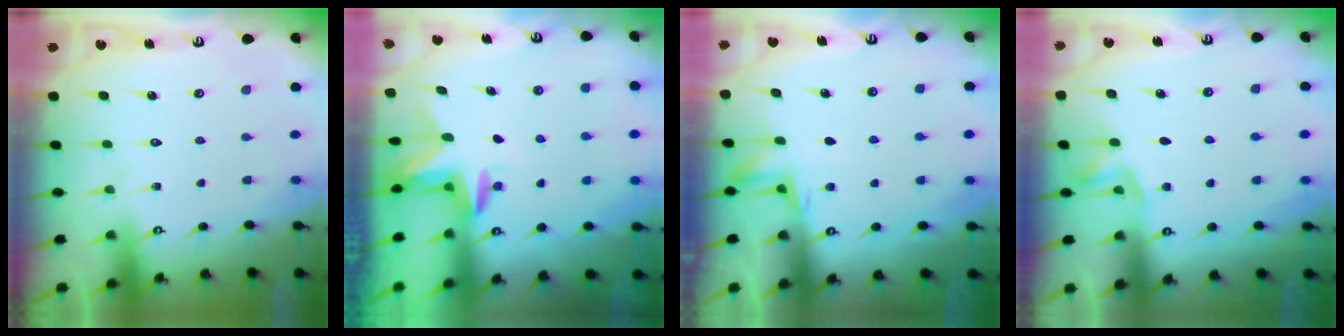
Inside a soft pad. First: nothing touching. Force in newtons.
{"total": 3.0, "press": 3.0, "slide": 0.2}
{"total": 6.1, "press": 6.0, "slide": 1.2}
{"total": 2.7, "press": 2.3, "slide": 1.5}